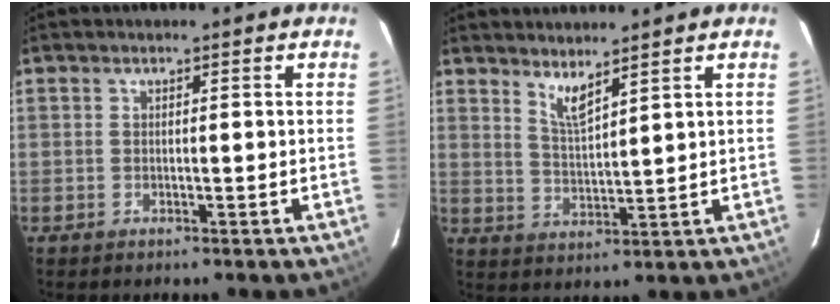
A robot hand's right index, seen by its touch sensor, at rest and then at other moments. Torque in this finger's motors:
{"motor_torque": [0.01, 0.13, 0.22, 0.04]}